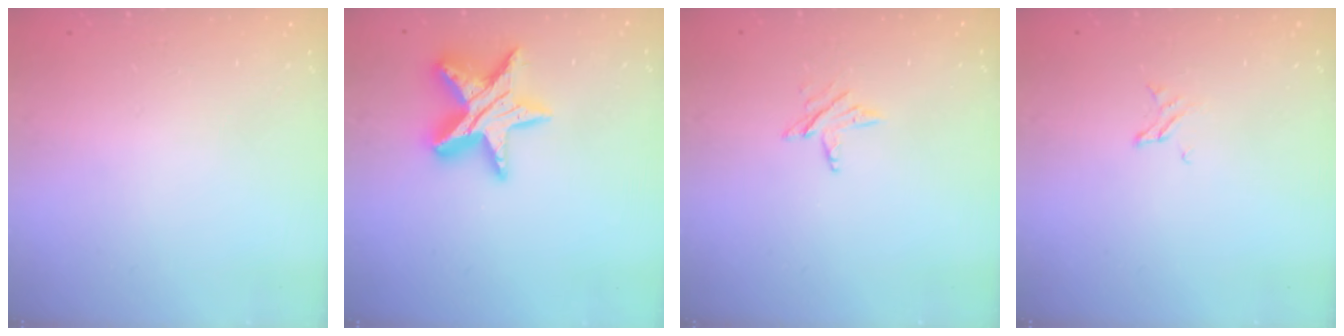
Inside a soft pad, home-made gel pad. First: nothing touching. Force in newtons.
{"total": 16.5, "press": 16.4, "slide": 1.1}
{"total": 3.9, "press": 3.8, "slide": 0.5}
{"total": 1.6, "press": 1.6, "slide": 0.2}